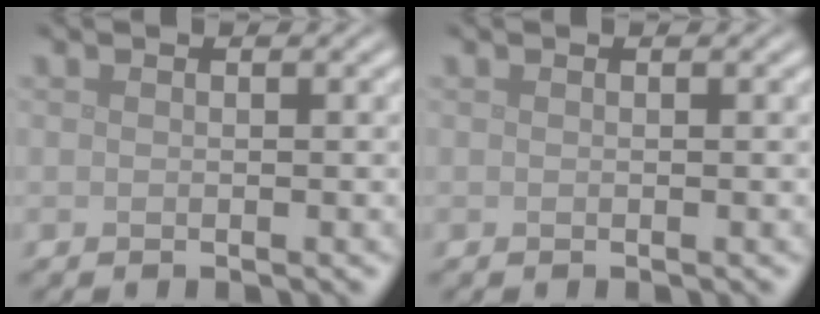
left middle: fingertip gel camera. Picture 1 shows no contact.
{"total": 0.0}